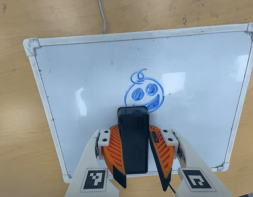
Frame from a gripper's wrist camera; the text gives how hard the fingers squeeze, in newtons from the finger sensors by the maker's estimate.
{"total": 13.0, "left": 14.6, "right": 11.4}